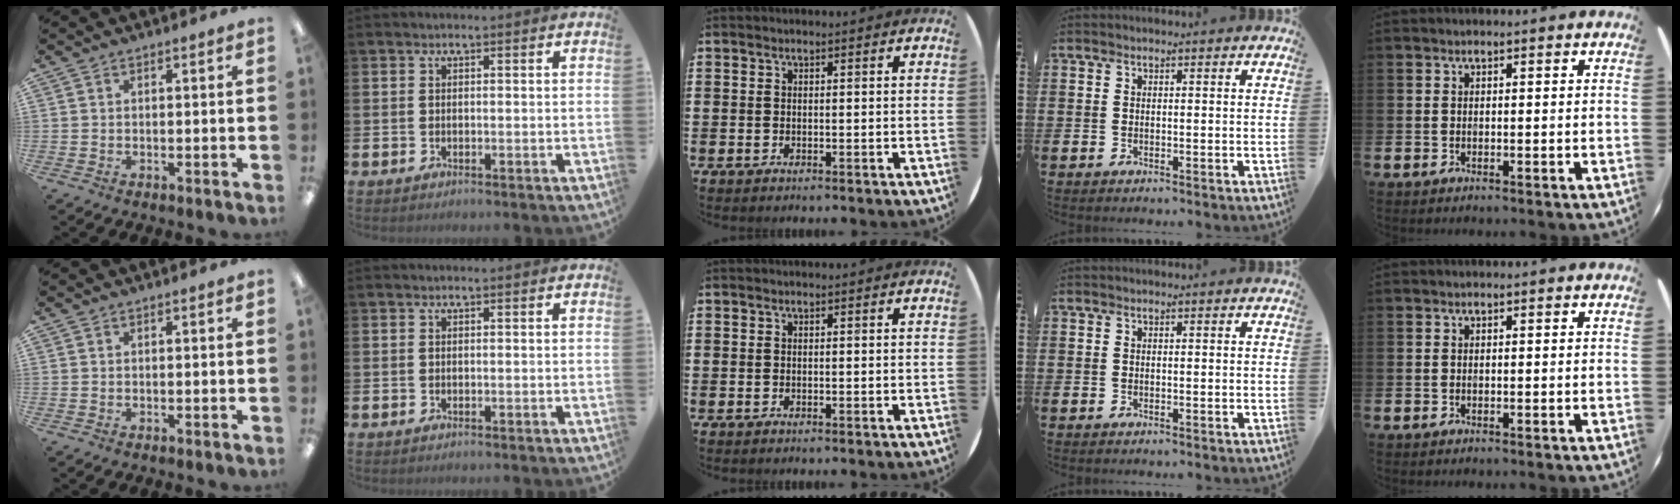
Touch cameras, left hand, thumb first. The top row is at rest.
{}